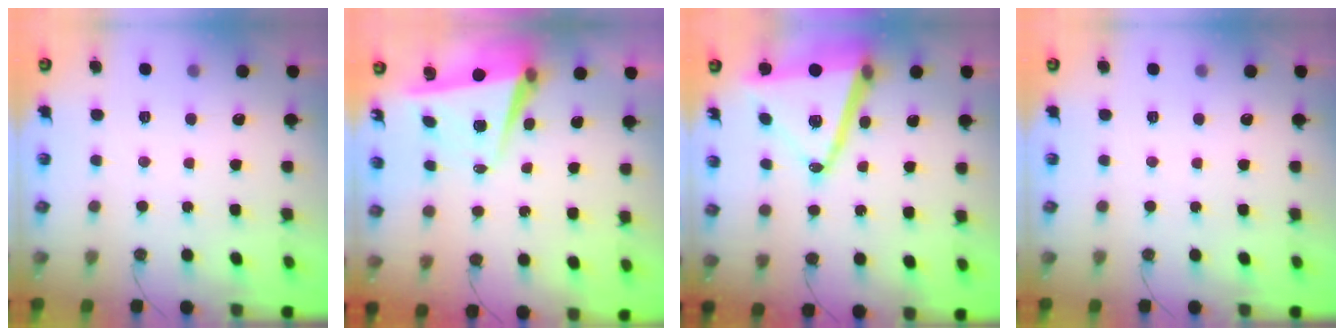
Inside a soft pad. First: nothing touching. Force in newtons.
{"total": 6.1, "press": 6.0, "slide": 0.8}
{"total": 18.2, "press": 17.9, "slide": 3.1}
{"total": 0.0}